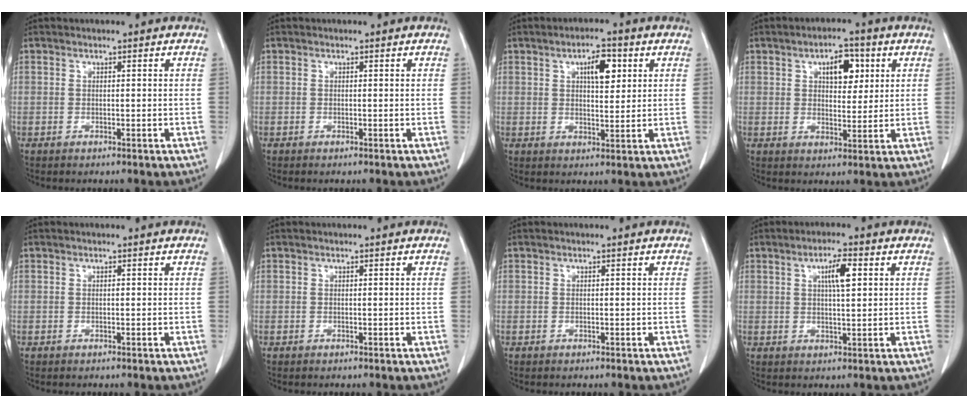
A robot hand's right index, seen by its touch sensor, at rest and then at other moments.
{"total": 0.0}
{"total": 5.7, "force": [2.2, 2.0, 4.8], "torque": [-0.079, 0.006, 0.037]}
{"total": 6.2, "force": [2.5, 3.1, 4.9], "torque": [-0.073, 0.009, 0.039]}
{"total": 0.0}
{"total": 0.0}
{"total": 0.0}
{"total": 4.7, "force": [1.6, 0.8, 4.3], "torque": [-0.076, 0.003, 0.028]}